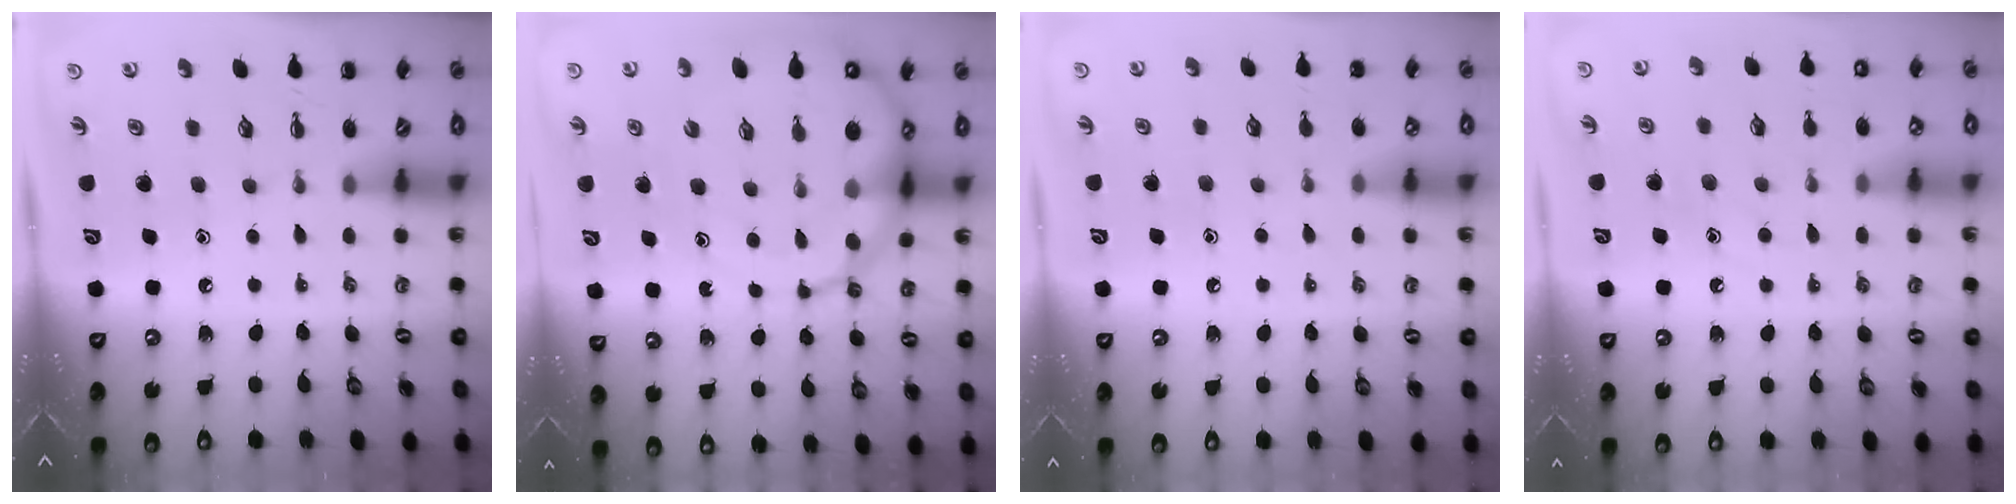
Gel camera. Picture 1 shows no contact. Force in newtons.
{"total": 17.9, "press": 17.4, "slide": 4.4}
{"total": 4.8, "press": 4.6, "slide": 1.4}
{"total": 9.0, "press": 8.9, "slide": 1.4}